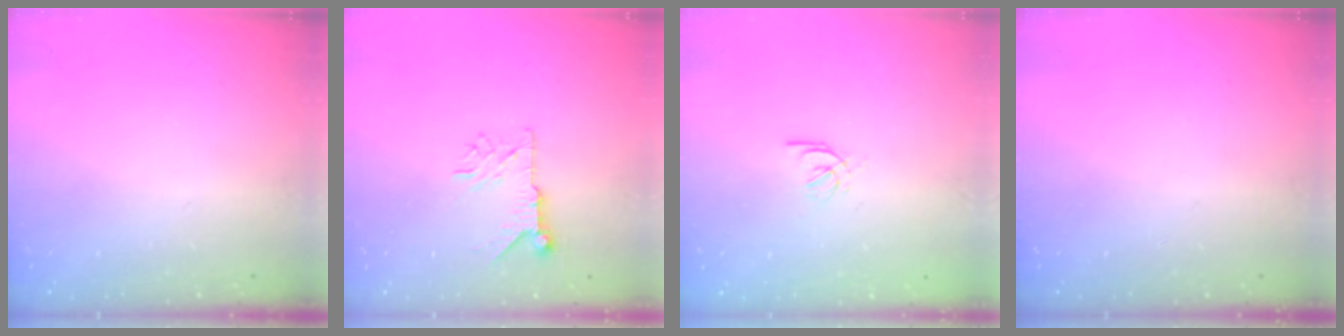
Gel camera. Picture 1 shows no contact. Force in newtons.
{"total": 7.3, "press": 7.3, "slide": 0.7}
{"total": 2.6, "press": 2.5, "slide": 0.6}
{"total": 0.0}